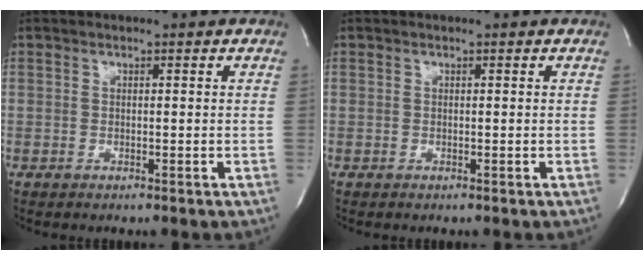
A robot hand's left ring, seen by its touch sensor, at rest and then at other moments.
{"total": 0.0}